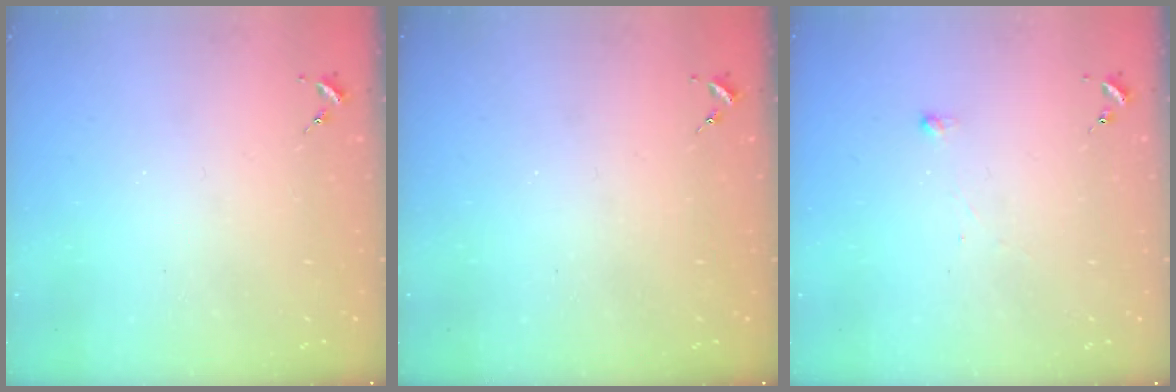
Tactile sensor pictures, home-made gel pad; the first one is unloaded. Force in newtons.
{"total": 0.0}
{"total": 3.1, "press": 3.1, "slide": 0.3}